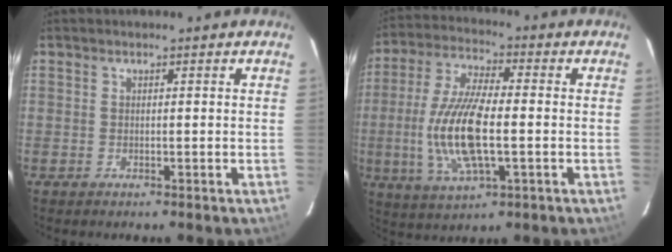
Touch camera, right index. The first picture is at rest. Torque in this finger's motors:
{"motor_torque": [2.14, 0.00, 1.05, 0.21]}